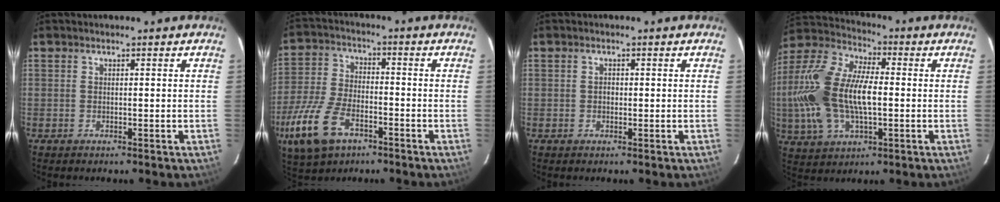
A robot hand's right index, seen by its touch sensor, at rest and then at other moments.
{"total": 15.2, "force": [-7.9, 8.1, 10.1], "torque": [-0.242, -0.020, -0.148]}
{"total": 0.9, "force": [0.0, 0.8, 0.3], "torque": [-0.004, 0.003, -0.001]}
{"total": 19.1, "force": [-1.2, 9.7, 16.4], "torque": [-0.348, 0.009, -0.021]}